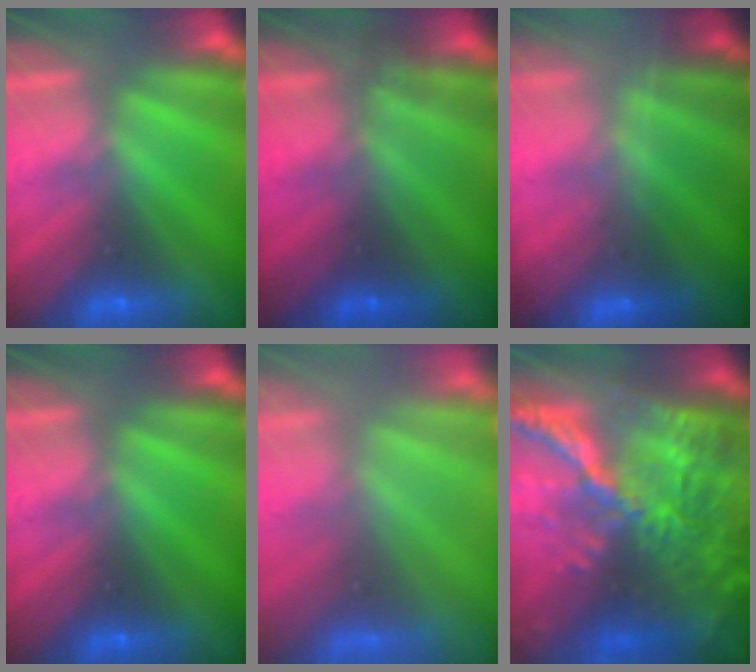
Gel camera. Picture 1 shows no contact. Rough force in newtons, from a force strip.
{"total": 1.2}
{"total": 1.8}
{"total": 0.0}
{"total": 7.7}
{"total": 7.4}